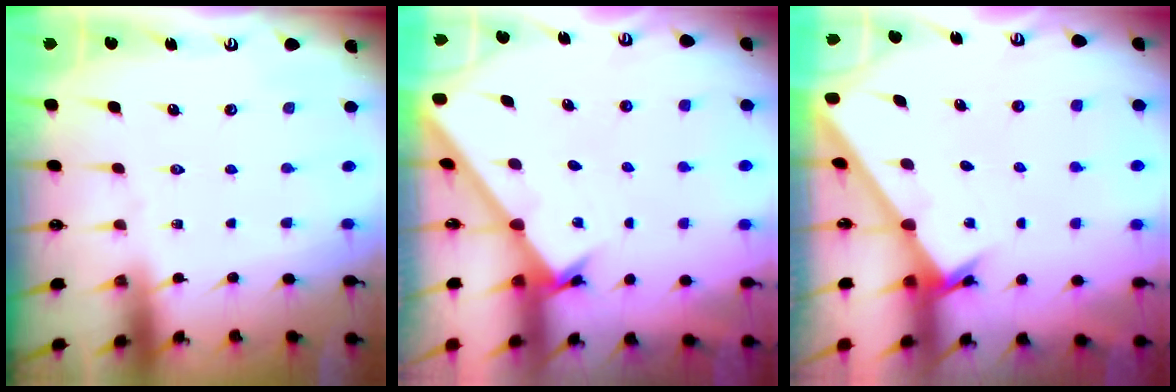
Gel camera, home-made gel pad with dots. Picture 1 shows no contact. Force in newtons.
{"total": 1.6, "press": 1.6, "slide": 0.1}
{"total": 2.2, "press": 2.2, "slide": 0.1}